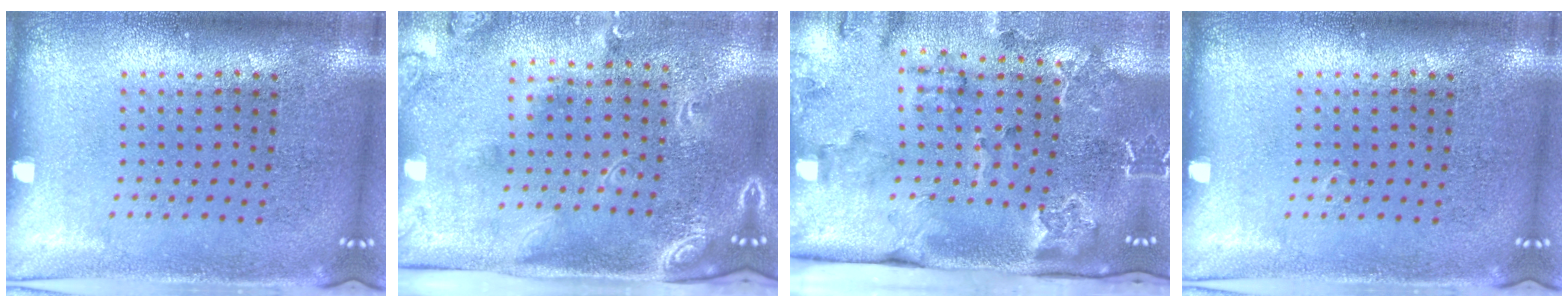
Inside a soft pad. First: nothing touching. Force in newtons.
{"total": 2.4, "press": 1.7, "slide": 1.7}
{"total": 2.5, "press": 2.3, "slide": 0.9}
{"total": 0.0}